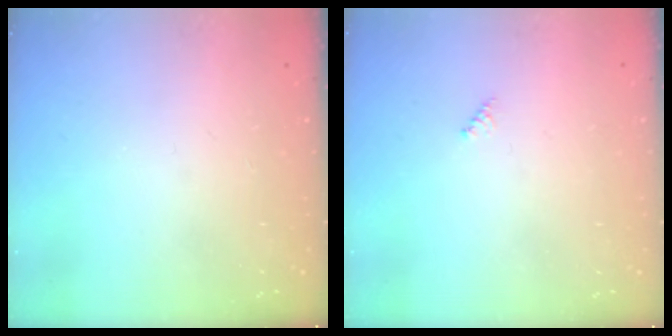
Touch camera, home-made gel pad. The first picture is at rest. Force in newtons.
{"total": 2.0, "press": 2.0, "slide": 0.2}